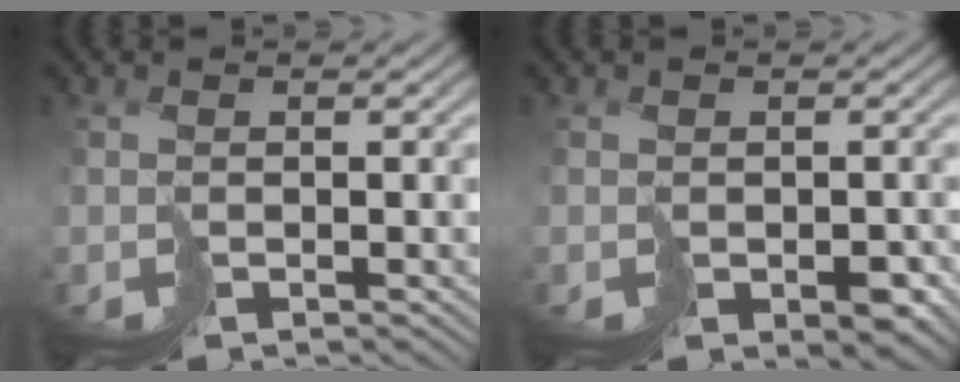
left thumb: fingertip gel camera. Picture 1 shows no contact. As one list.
[{"total": 2.8, "force": [-0.7, 2.2, 1.7], "torque": [-0.019, -0.010, 0.001]}]